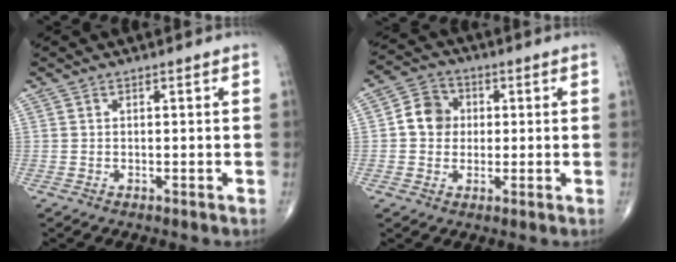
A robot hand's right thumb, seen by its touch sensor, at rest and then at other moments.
{"total": 6.8, "force": [0.5, 6.0, 3.2], "torque": [-0.036, 0.012, -0.003]}